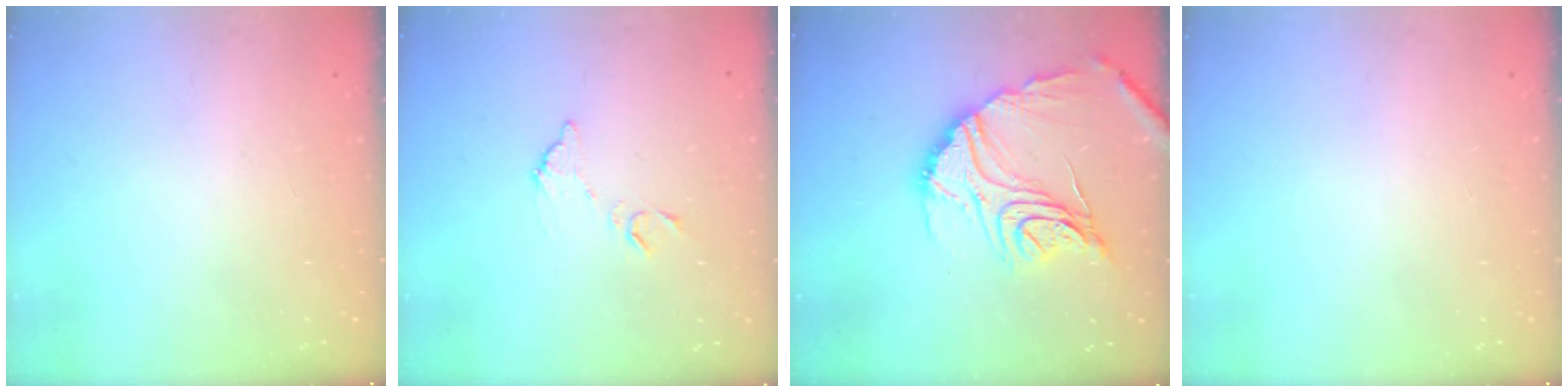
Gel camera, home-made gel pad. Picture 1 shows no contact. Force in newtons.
{"total": 7.6, "press": 7.6, "slide": 0.3}
{"total": 18.6, "press": 18.5, "slide": 1.4}
{"total": 0.0}